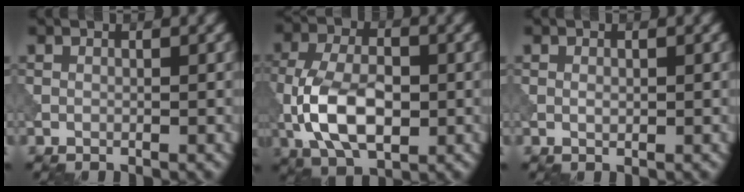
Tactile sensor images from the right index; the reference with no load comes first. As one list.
[{"total": 8.1, "force": [-1.9, 4.4, 6.6], "torque": [-0.134, 0.002, -0.043]}, {"total": 0.6, "force": [0.0, 0.4, 0.5], "torque": [-0.009, -0.001, 0.001]}]